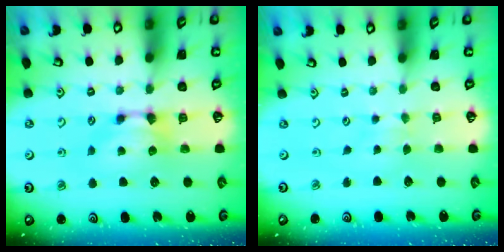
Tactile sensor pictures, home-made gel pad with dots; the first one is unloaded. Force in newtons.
{"total": 2.6, "press": 2.6, "slide": 0.2}